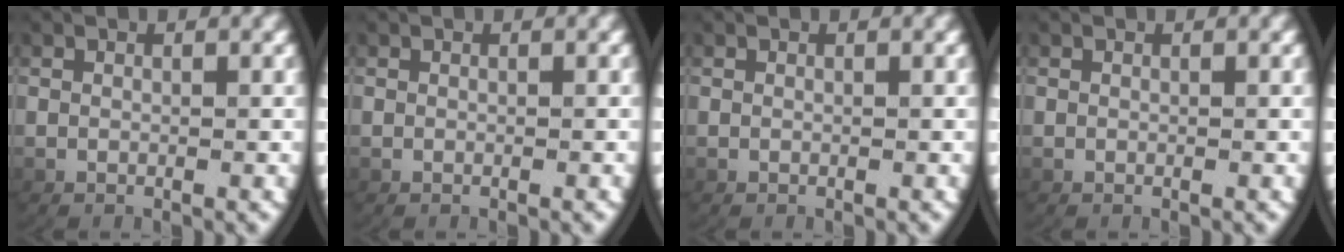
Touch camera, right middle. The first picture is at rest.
{"total": 0.0}
{"total": 0.0}
{"total": 0.0}